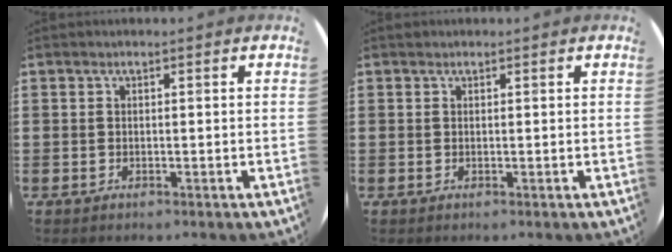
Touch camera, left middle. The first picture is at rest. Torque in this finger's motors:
{"motor_torque": [0.06, 0.00, -0.02, -0.01]}